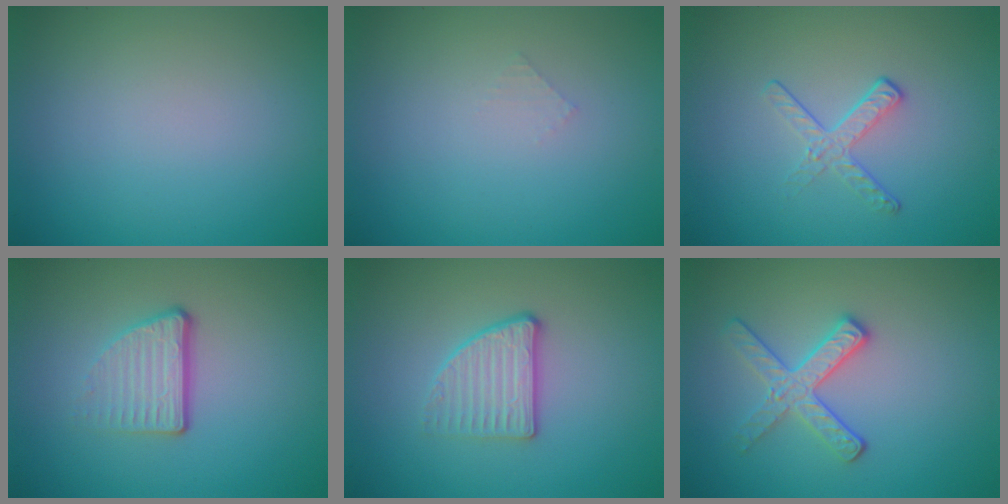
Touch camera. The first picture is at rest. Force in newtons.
{"total": 0.5, "press": 0.5, "slide": 0.1}
{"total": 1.9, "press": 1.1, "slide": 1.6}
{"total": 3.7, "press": 2.2, "slide": 3.0}
{"total": 2.7, "press": 2.4, "slide": 1.2}
{"total": 2.8, "press": 2.6, "slide": 1.0}